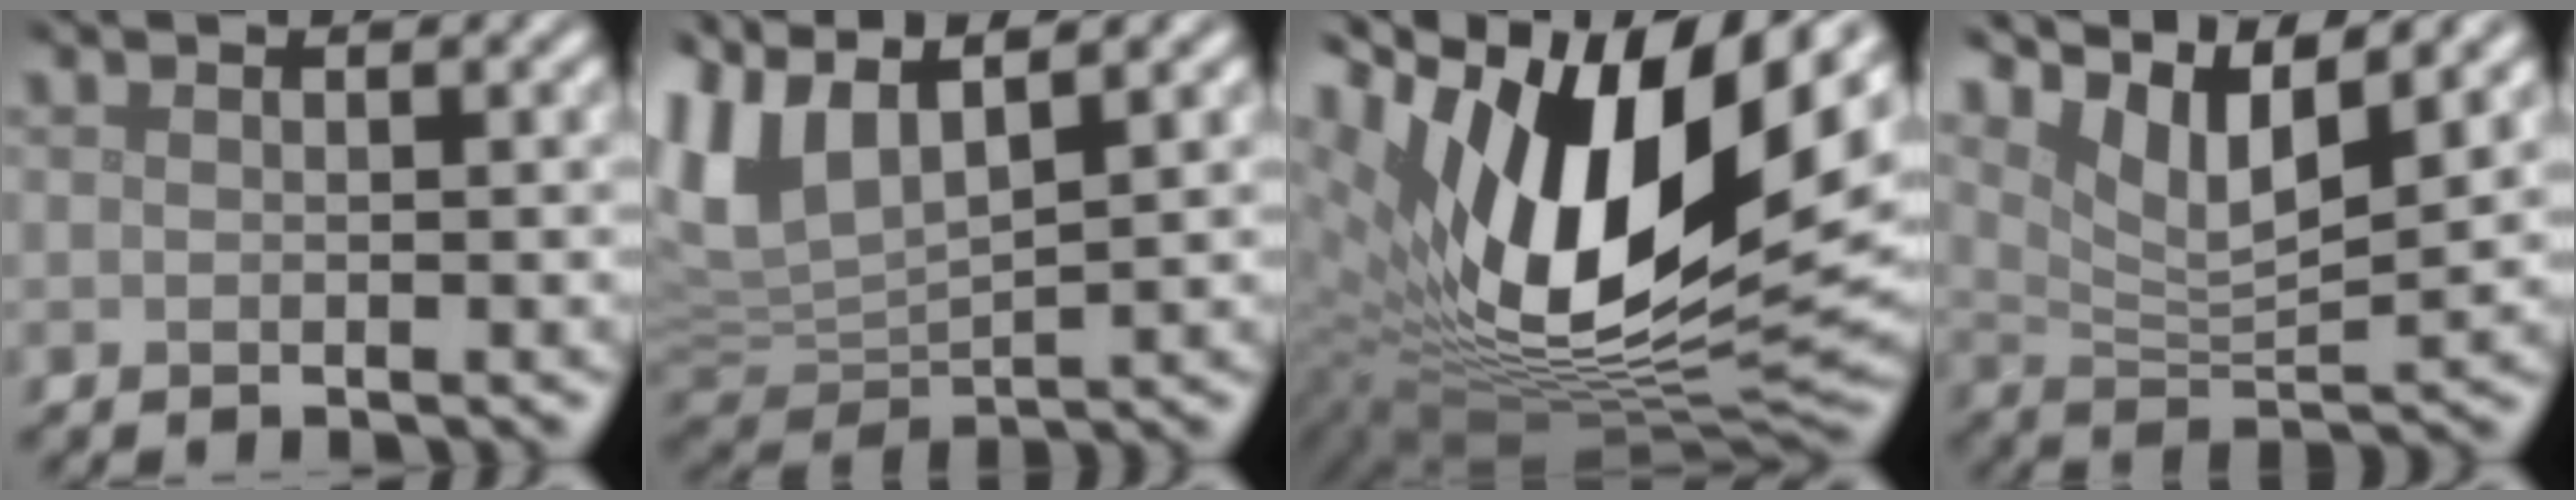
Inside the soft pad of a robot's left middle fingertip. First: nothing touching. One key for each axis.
{"total": 6.9, "fx": 4.0, "fy": 2.8, "fz": 4.8, "tx": -0.125, "ty": 0.016, "tz": 0.078}
{"total": 18.1, "fx": 5.9, "fy": 8.3, "fz": 14.9, "tx": -0.271, "ty": 0.009, "tz": 0.098}
{"total": 6.5, "fx": 4.3, "fy": 1.6, "fz": 4.6, "tx": -0.090, "ty": -0.002, "tz": 0.083}